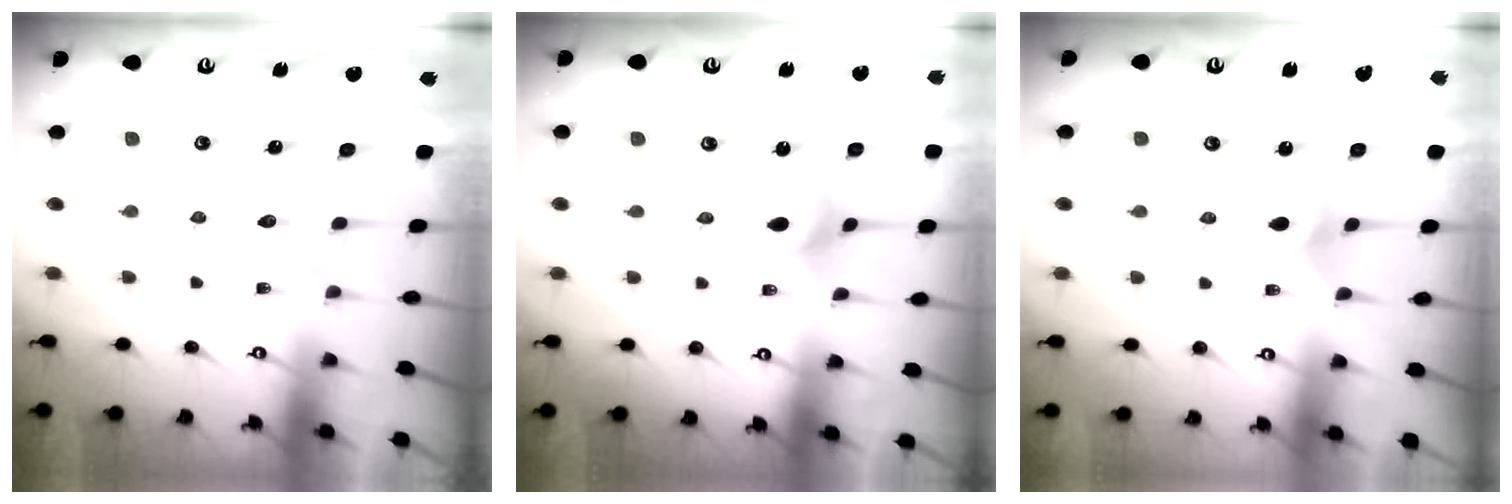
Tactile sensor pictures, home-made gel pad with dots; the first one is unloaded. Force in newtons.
{"total": 3.5, "press": 3.5, "slide": 0.4}
{"total": 4.0, "press": 3.9, "slide": 0.8}